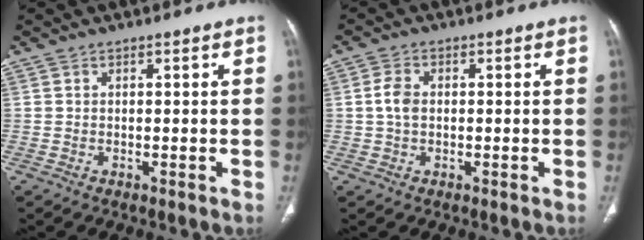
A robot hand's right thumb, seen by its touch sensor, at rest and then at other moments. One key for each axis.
{"total": 3.6, "fx": 0.1, "fy": 2.4, "fz": 2.7, "tx": -0.057, "ty": 0.007, "tz": -0.001}